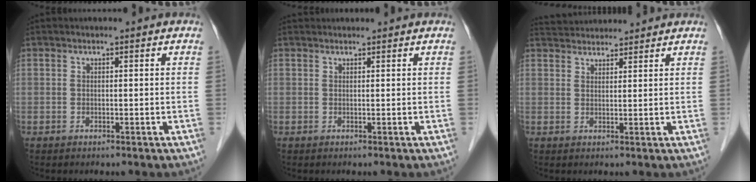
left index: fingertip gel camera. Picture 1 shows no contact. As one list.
[{"total": 1.8, "force": [1.8, 0.3, 0.2], "torque": [-0.006, 0.025, 0.030]}, {"total": 6.6, "force": [6.5, 0.9, 1.2], "torque": [-0.024, 0.035, 0.102]}]